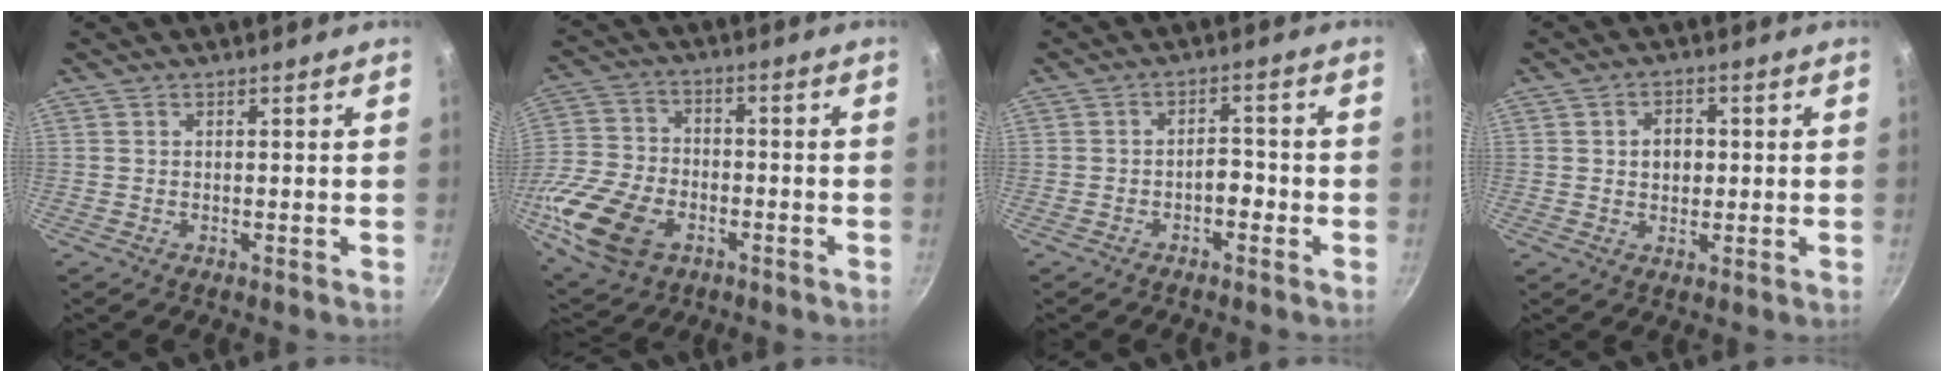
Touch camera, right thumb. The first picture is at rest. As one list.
[{"total": 17.0, "force": [-6.3, 11.2, 11.2], "torque": [-0.223, 0.019, -0.118]}, {"total": 3.2, "force": [-1.6, 1.8, 2.1], "torque": [-0.017, 0.024, -0.026]}, {"total": 4.4, "force": [0.4, 3.5, 2.7], "torque": [-0.024, 0.004, 0.005]}]